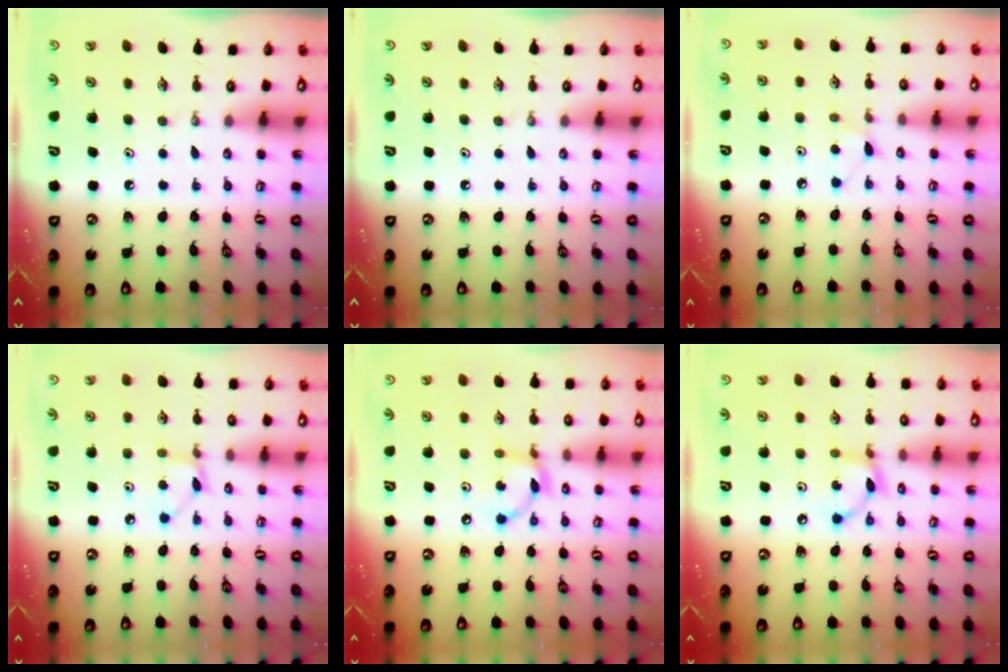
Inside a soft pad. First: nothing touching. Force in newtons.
{"total": 0.0}
{"total": 4.1, "press": 4.1, "slide": 0.6}
{"total": 3.3, "press": 3.3, "slide": 0.3}
{"total": 7.4, "press": 7.4, "slide": 0.2}
{"total": 6.0, "press": 6.0, "slide": 0.1}